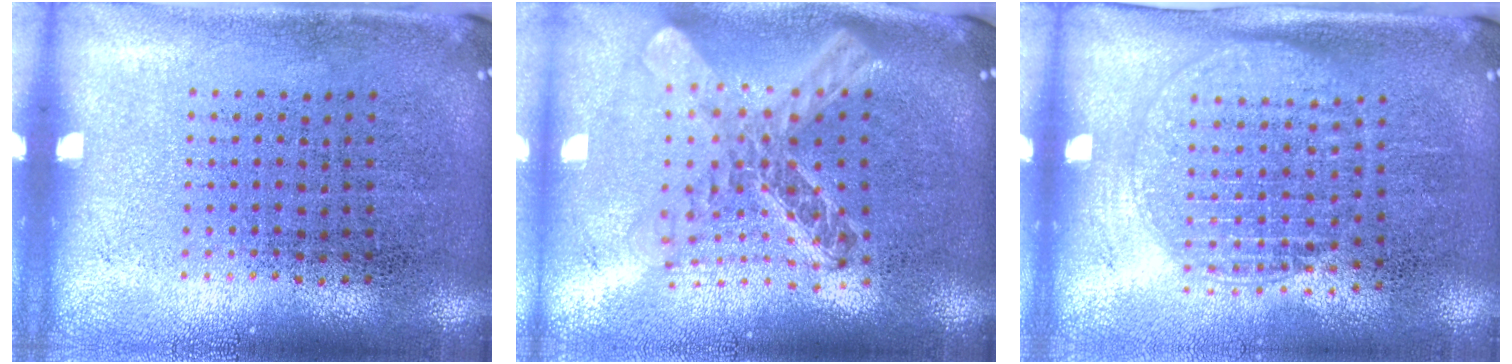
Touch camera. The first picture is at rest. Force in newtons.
{"total": 2.4, "press": 1.9, "slide": 1.4}
{"total": 1.5, "press": 1.3, "slide": 0.8}